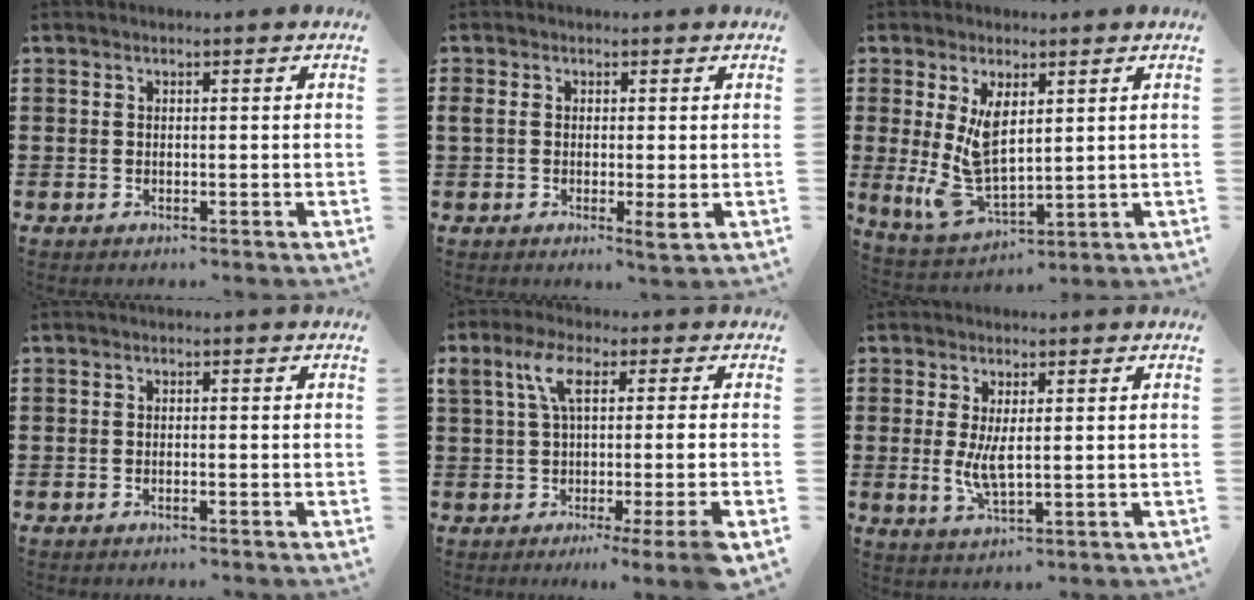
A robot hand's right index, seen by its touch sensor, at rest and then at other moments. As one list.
[{"total": 3.2, "force": [0.1, 1.2, 3.0], "torque": [-0.061, -0.001, 0.001]}, {"total": 8.2, "force": [1.4, 3.9, 7.1], "torque": [-0.162, -0.013, 0.027]}, {"total": 0.5, "force": [-0.3, 0.0, 0.4], "torque": [-0.007, -0.003, -0.006]}, {"total": 8.5, "force": [0.5, 0.3, 8.5], "torque": [-0.163, -0.001, 0.003]}, {"total": 4.3, "force": [0.7, 1.3, 4.1], "torque": [-0.079, -0.007, 0.009]}]